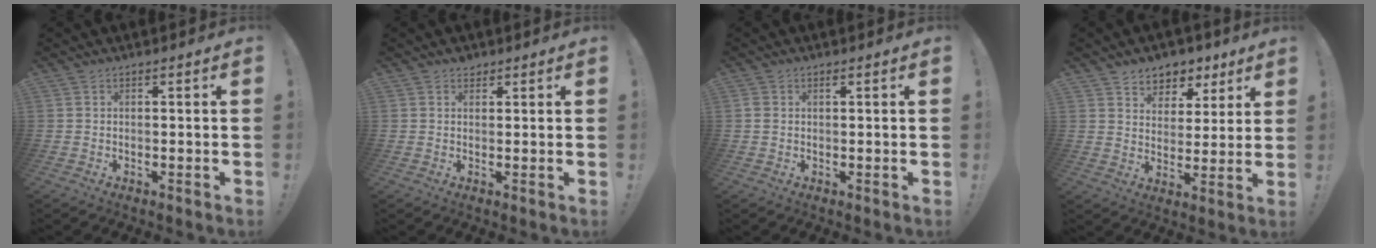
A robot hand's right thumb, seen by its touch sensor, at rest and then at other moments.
{"total": 1.8, "force": [1.3, 1.2, 0.4], "torque": [0.007, -0.007, 0.021]}
{"total": 1.2, "force": [0.5, 0.9, 0.7], "torque": [-0.013, 0.003, 0.008]}
{"total": 6.9, "force": [4.3, 5.4, 0.7], "torque": [0.002, -0.037, 0.085]}